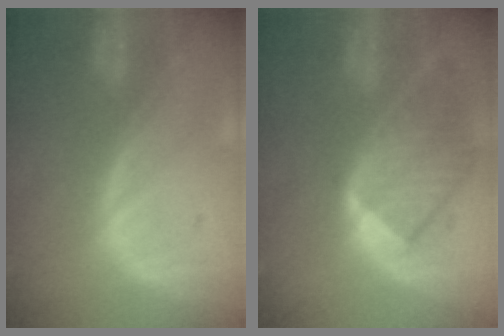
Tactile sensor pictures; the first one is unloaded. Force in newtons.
{"total": 8.0, "press": 7.5, "slide": 2.7}